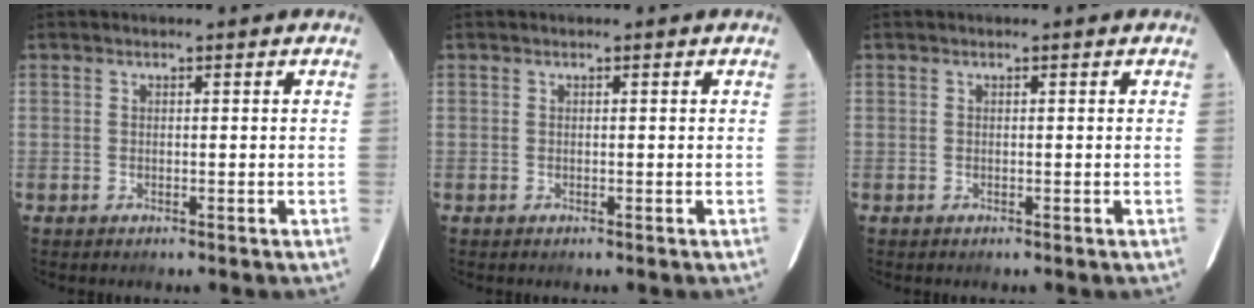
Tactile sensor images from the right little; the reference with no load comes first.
{"total": 0.0}
{"total": 0.0}